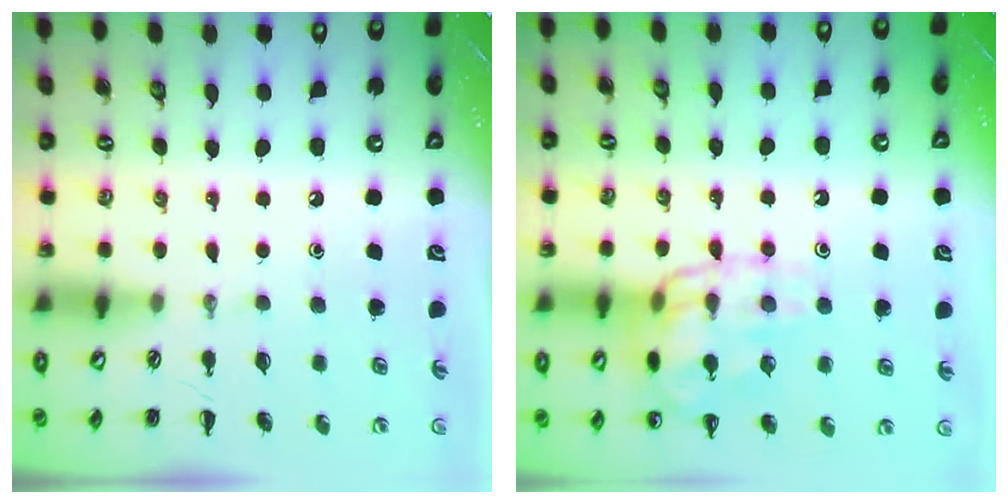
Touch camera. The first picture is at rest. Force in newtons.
{"total": 15.8, "press": 15.7, "slide": 0.6}